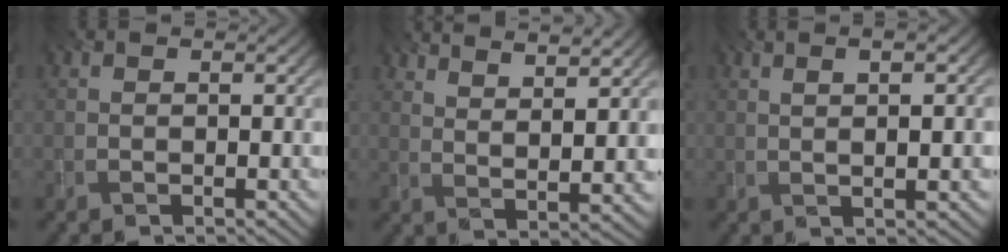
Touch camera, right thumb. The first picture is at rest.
{"total": 8.8, "force": [6.7, 1.4, 5.5], "torque": [-0.079, -0.008, 0.097]}
{"total": 4.2, "force": [1.1, 0.4, 4.0], "torque": [-0.058, 0.007, 0.014]}